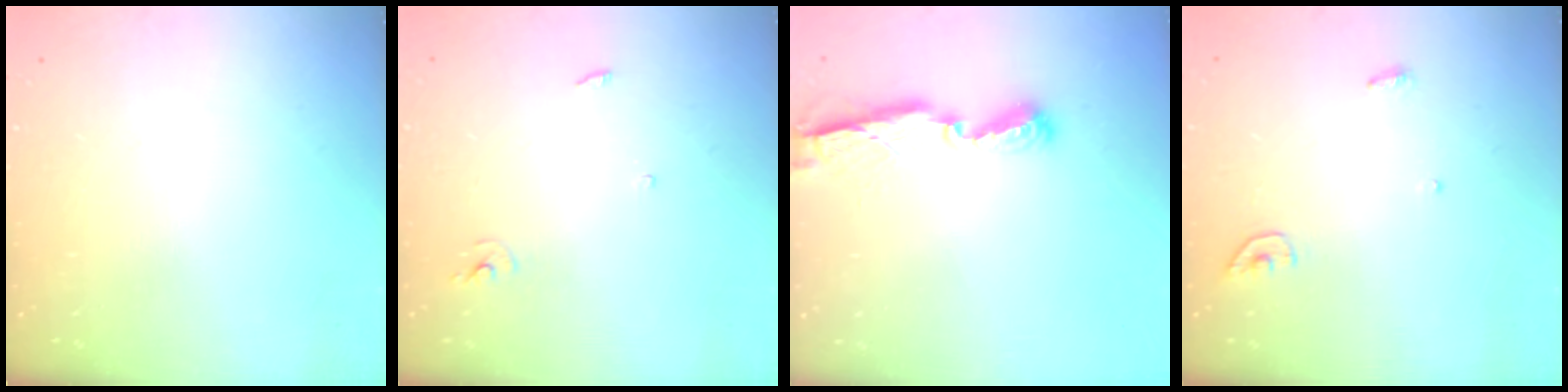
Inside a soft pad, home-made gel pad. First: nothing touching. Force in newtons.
{"total": 2.4, "press": 2.4, "slide": 0.1}
{"total": 7.7, "press": 7.7, "slide": 0.2}
{"total": 4.3, "press": 4.3, "slide": 0.4}